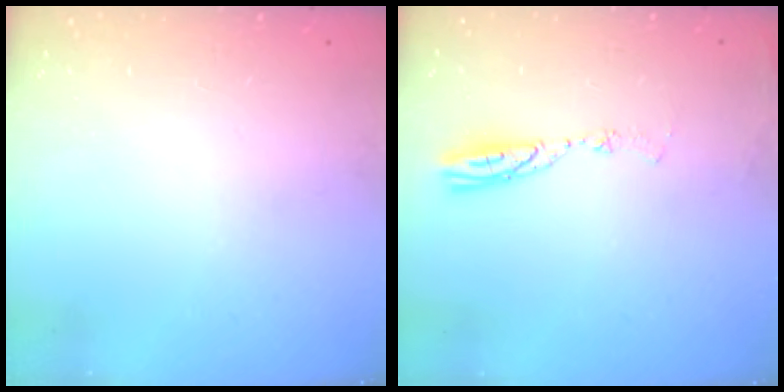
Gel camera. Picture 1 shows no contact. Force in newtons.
{"total": 5.9, "press": 5.8, "slide": 0.7}